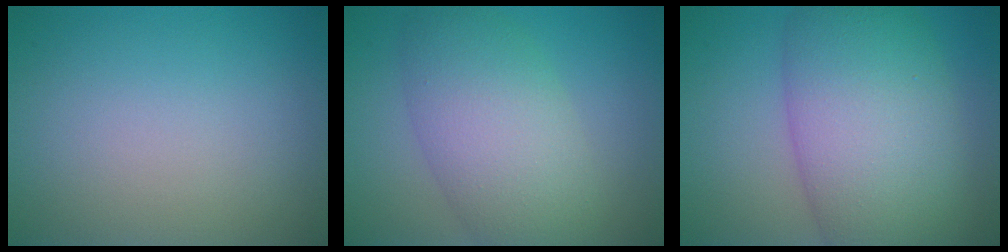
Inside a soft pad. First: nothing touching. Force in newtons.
{"total": 7.3, "press": 7.3, "slide": 0.5}
{"total": 11.3, "press": 11.3, "slide": 0.5}